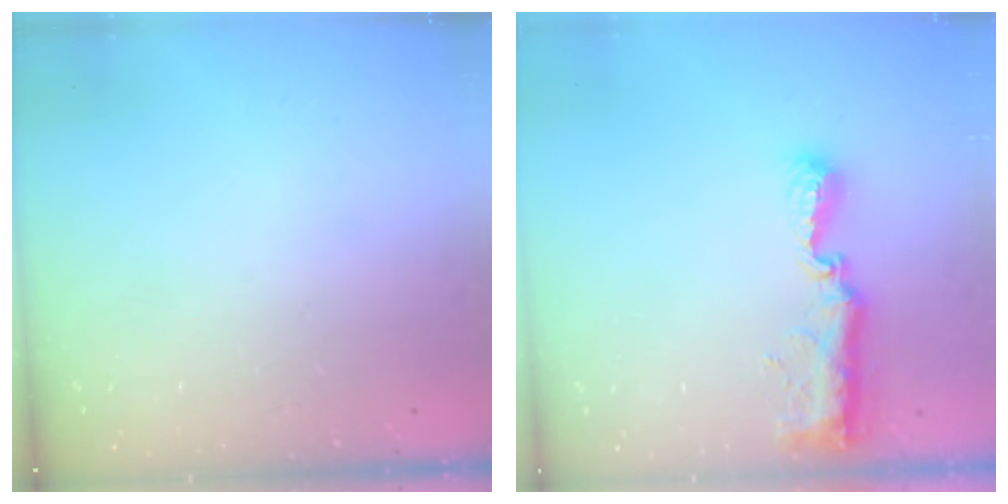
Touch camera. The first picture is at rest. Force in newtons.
{"total": 8.6, "press": 8.6, "slide": 0.5}